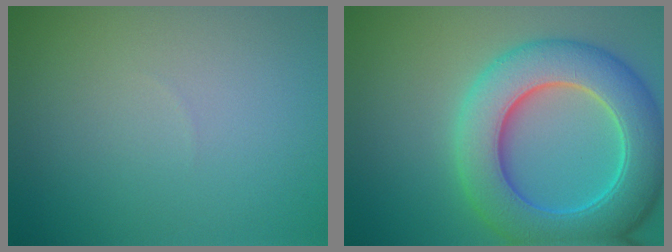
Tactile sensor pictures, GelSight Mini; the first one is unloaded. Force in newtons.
{"total": 9.5, "press": 9.5, "slide": 0.2}